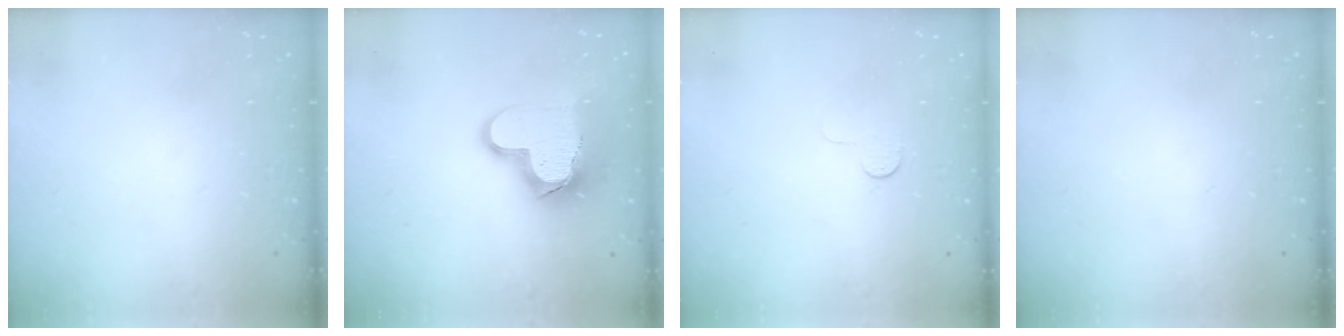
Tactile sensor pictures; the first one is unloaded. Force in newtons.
{"total": 15.4, "press": 15.4, "slide": 1.3}
{"total": 3.8, "press": 3.7, "slide": 0.3}
{"total": 0.0}